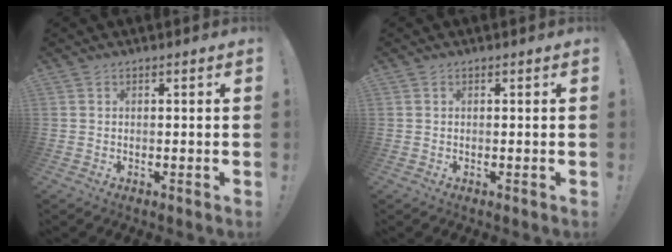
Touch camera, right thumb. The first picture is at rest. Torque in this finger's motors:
{"motor_torque": [0.05, 0.00, -0.27, 0.22, 0.08]}